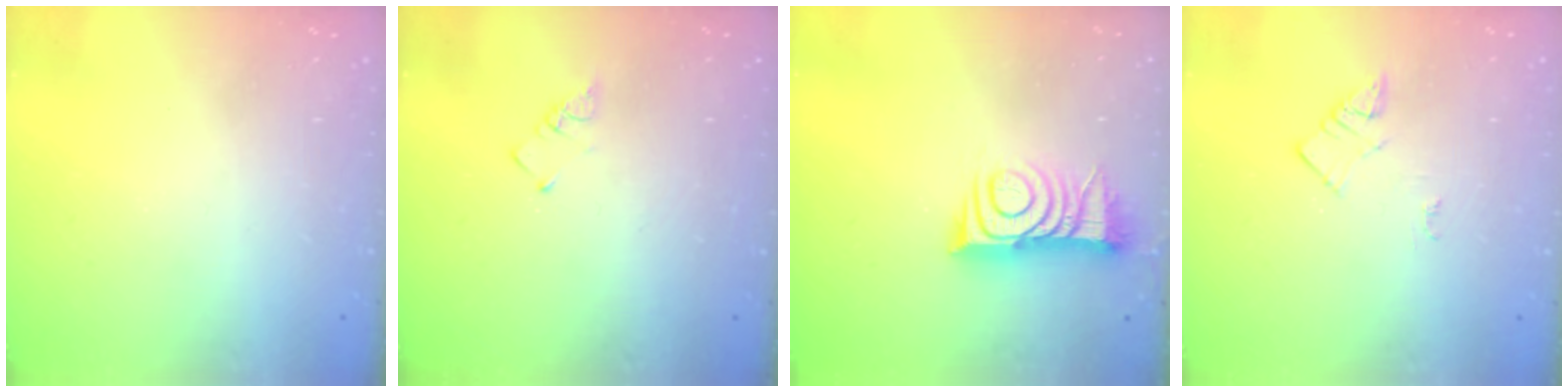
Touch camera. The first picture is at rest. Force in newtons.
{"total": 1.9, "press": 1.9, "slide": 0.3}
{"total": 10.8, "press": 10.8, "slide": 0.3}
{"total": 3.0, "press": 3.0, "slide": 0.4}